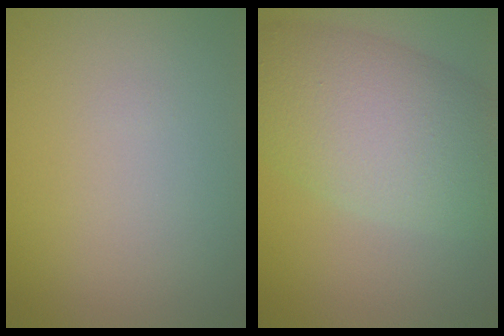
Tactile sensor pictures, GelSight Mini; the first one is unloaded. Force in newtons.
{"total": 9.0, "press": 9.0, "slide": 0.4}